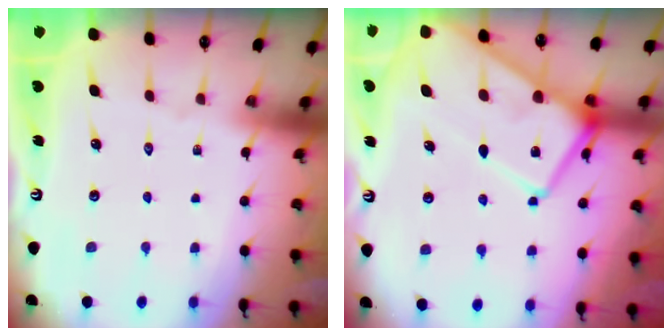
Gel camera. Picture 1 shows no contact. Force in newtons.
{"total": 16.0, "press": 15.9, "slide": 1.8}